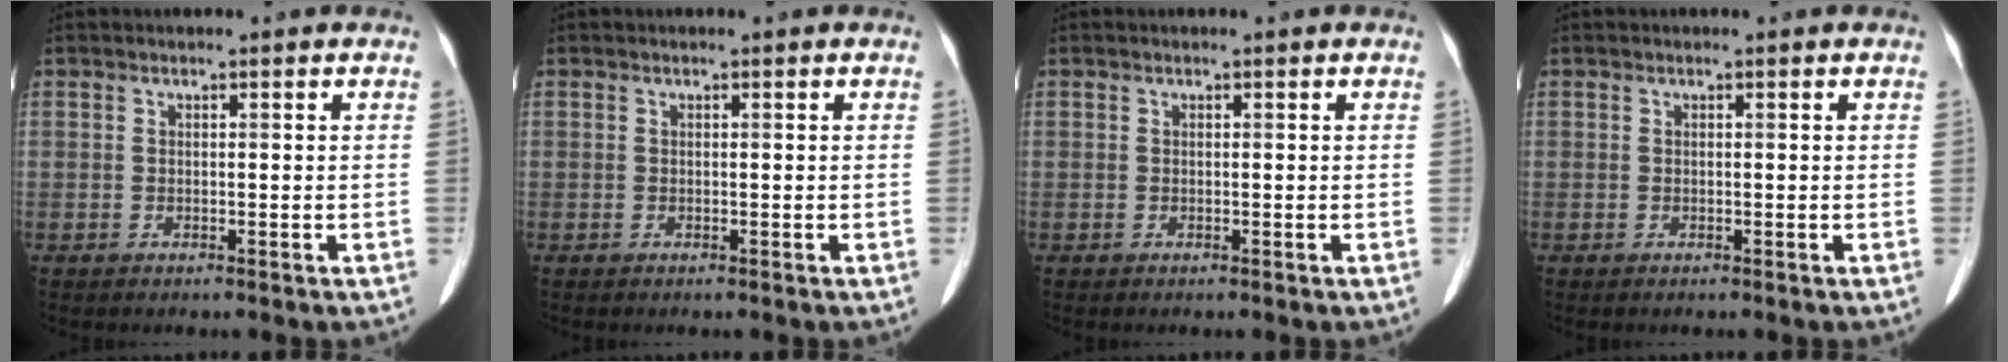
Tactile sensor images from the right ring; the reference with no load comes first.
{"total": 0.0}
{"total": 0.0}
{"total": 0.0}